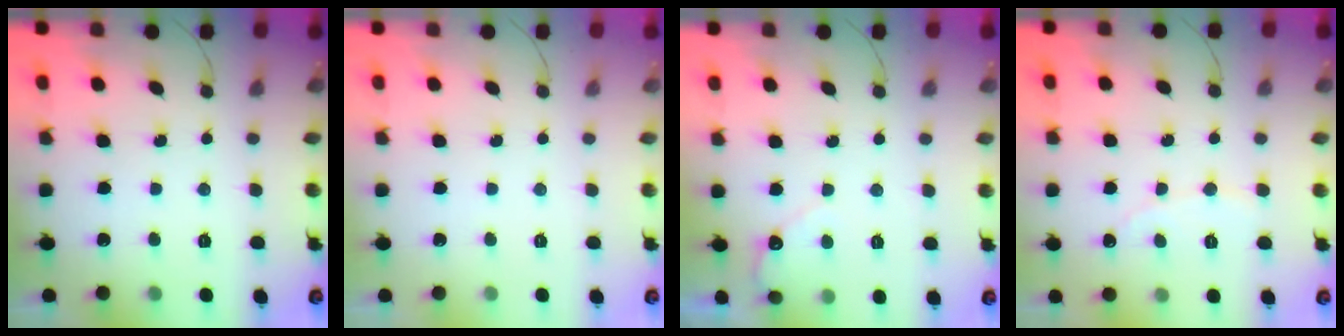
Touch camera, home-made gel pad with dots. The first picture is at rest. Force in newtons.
{"total": 0.0}
{"total": 3.3, "press": 3.3, "slide": 0.2}
{"total": 2.6, "press": 2.6, "slide": 0.2}